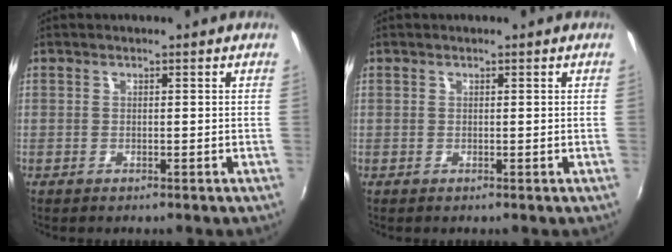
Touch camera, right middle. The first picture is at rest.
{"total": 0.0}